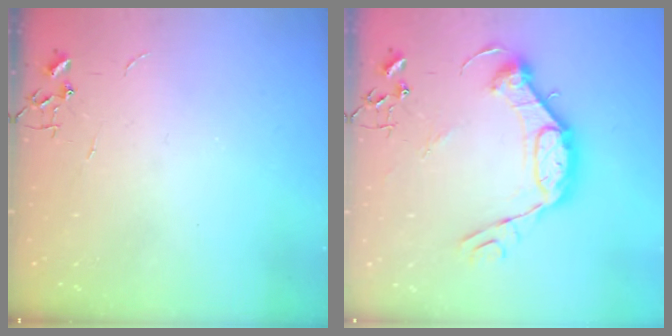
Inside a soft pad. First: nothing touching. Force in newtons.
{"total": 15.0, "press": 14.9, "slide": 0.6}